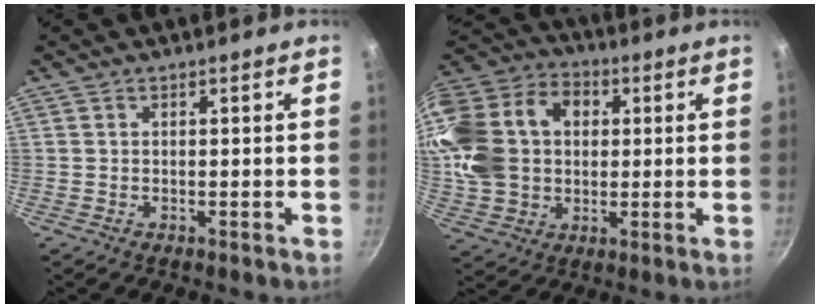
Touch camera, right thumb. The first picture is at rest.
{"total": 21.8, "force": [3.1, 16.6, 13.9], "torque": [-0.261, 0.036, 0.056]}